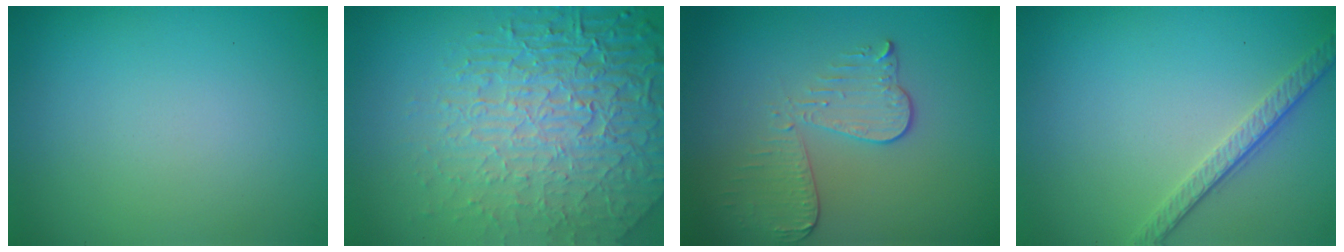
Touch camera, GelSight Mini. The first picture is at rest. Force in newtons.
{"total": 9.0, "press": 6.0, "slide": 6.6}
{"total": 3.4, "press": 3.0, "slide": 1.6}
{"total": 2.6, "press": 2.0, "slide": 1.7}